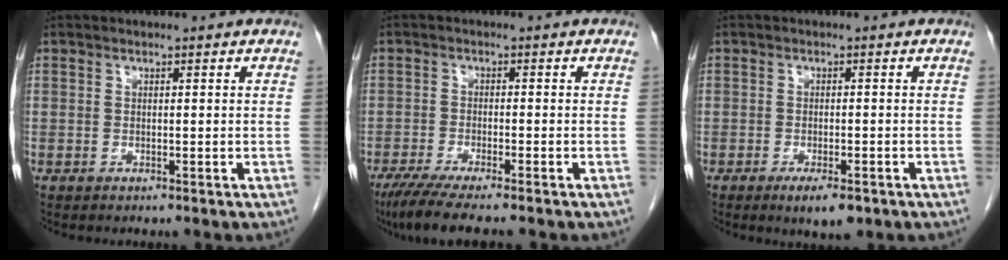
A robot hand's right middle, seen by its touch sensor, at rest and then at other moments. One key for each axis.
{"total": 7.7, "fx": -6.1, "fy": 0.3, "fz": 4.6, "tx": -0.074, "ty": -0.020, "tz": -0.101}
{"total": 4.3, "fx": -2.6, "fy": 1.3, "fz": 3.2, "tx": -0.051, "ty": -0.005, "tz": -0.032}